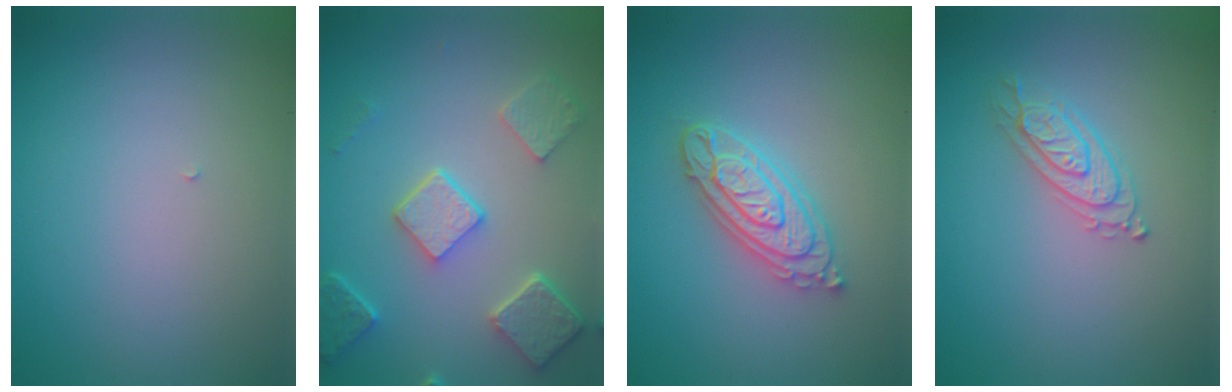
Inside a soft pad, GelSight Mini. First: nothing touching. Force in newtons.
{"total": 5.4, "press": 4.2, "slide": 3.4}
{"total": 4.3, "press": 4.2, "slide": 0.6}
{"total": 2.2, "press": 2.1, "slide": 0.4}